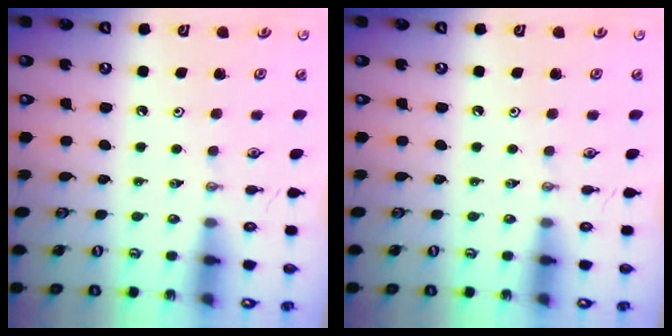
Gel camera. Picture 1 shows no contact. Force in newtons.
{"total": 0.0}